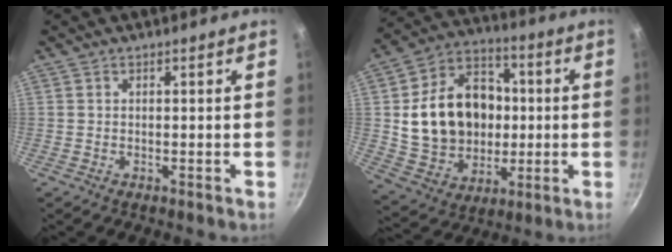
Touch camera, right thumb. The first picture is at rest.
{"total": 21.3, "force": [0.8, 16.6, 13.3], "torque": [-0.193, 0.025, 0.024]}